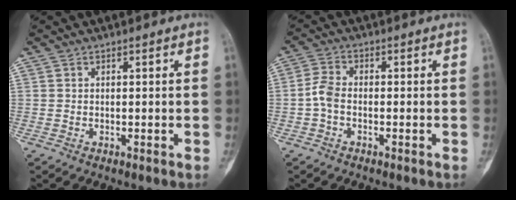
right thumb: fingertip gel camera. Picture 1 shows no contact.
{"total": 3.7, "force": [-1.0, 2.2, 2.8], "torque": [-0.063, 0.012, -0.027]}